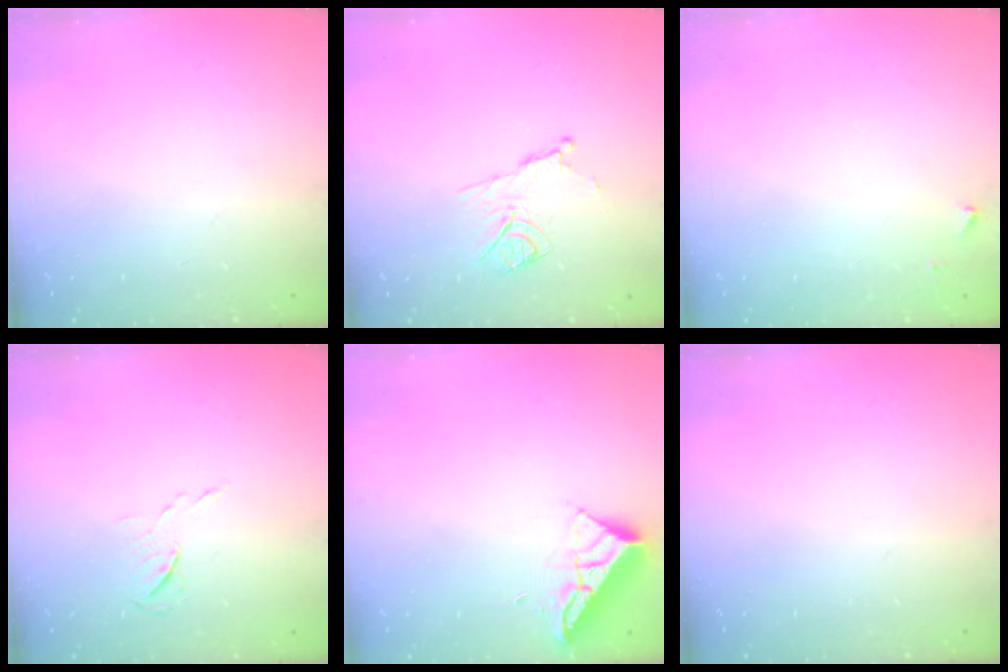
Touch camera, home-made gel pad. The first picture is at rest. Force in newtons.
{"total": 9.2, "press": 9.2, "slide": 0.2}
{"total": 3.8, "press": 3.8, "slide": 0.5}
{"total": 4.9, "press": 4.9, "slide": 0.5}
{"total": 10.2, "press": 10.2, "slide": 0.5}
{"total": 0.0}